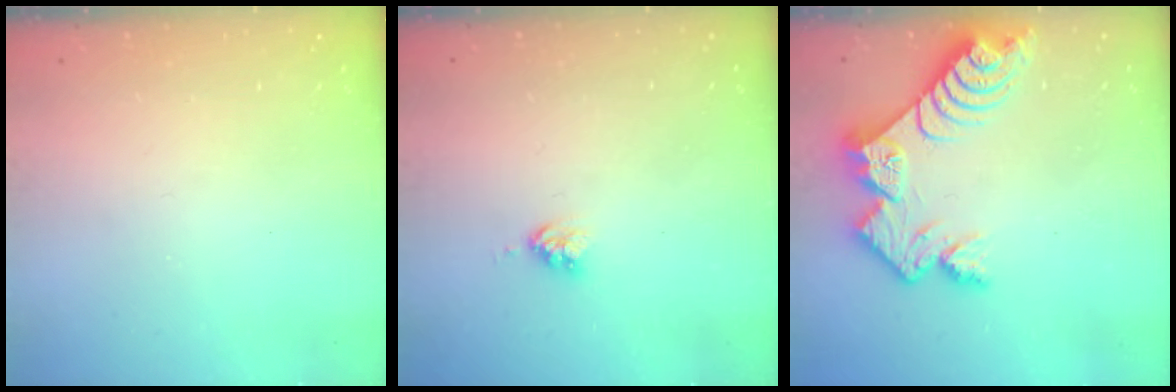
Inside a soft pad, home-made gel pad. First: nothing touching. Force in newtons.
{"total": 4.0, "press": 4.0, "slide": 0.1}
{"total": 12.9, "press": 12.8, "slide": 1.1}